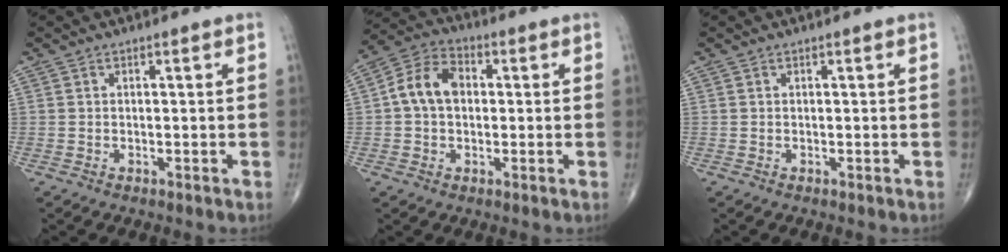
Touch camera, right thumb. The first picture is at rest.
{"total": 8.9, "force": [0.5, 6.5, 6.2], "torque": [-0.105, 0.028, 0.000]}
{"total": 0.0}